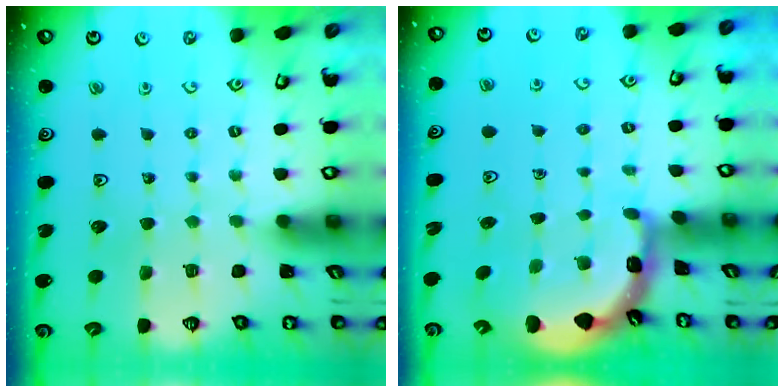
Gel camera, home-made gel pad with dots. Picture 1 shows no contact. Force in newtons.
{"total": 2.8, "press": 2.8, "slide": 0.2}